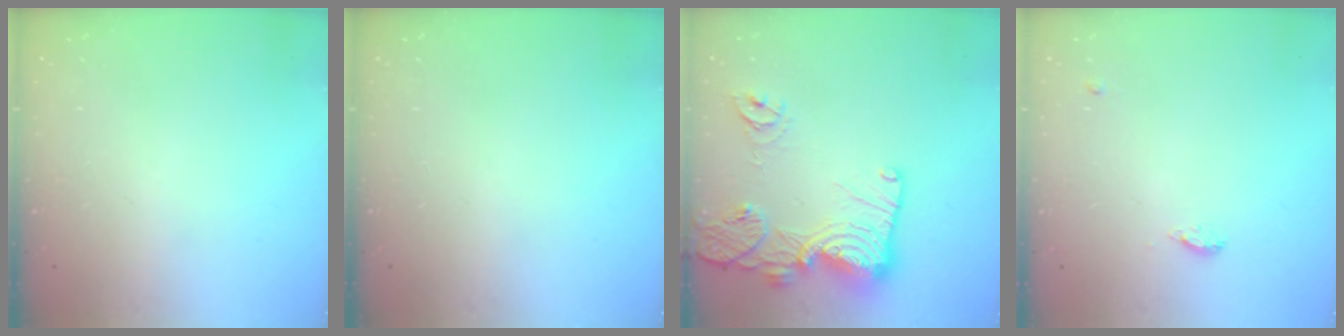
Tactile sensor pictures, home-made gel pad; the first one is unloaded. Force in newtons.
{"total": 0.0}
{"total": 18.6, "press": 18.6, "slide": 1.6}
{"total": 8.1, "press": 5.6, "slide": 5.8}